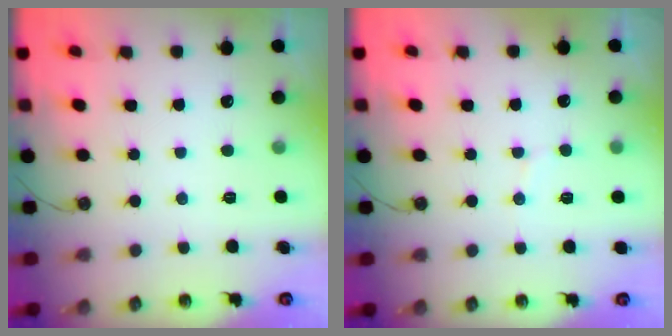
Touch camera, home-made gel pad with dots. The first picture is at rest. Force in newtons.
{"total": 4.1, "press": 3.9, "slide": 1.1}